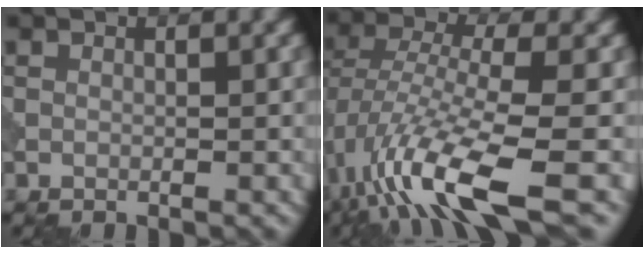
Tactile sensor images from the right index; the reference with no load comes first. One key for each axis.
{"total": 10.8, "fx": -4.8, "fy": 3.4, "fz": 9.0, "tx": -0.181, "ty": -0.003, "tz": -0.095}